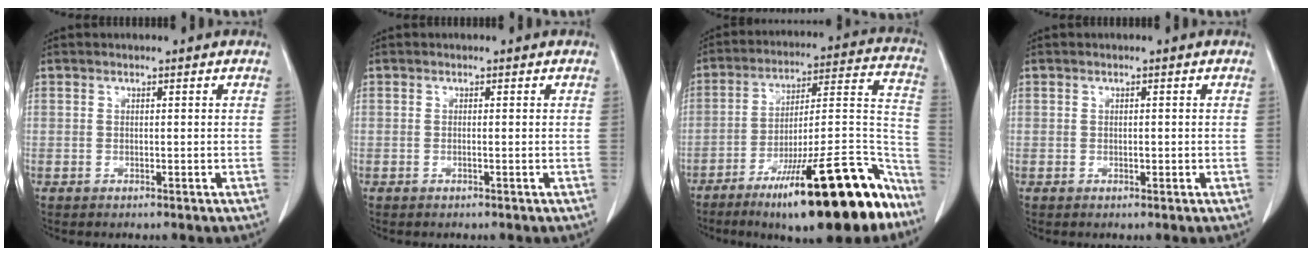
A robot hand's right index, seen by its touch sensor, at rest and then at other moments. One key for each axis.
{"total": 0.0}
{"total": 24.7, "fx": -16.2, "fy": 4.6, "fz": 18.0, "tx": -0.194, "ty": 0.031, "tz": -0.252}
{"total": 0.7, "fx": -0.1, "fy": 0.5, "fz": 0.4, "tx": -0.006, "ty": 0.001, "tz": -0.002}